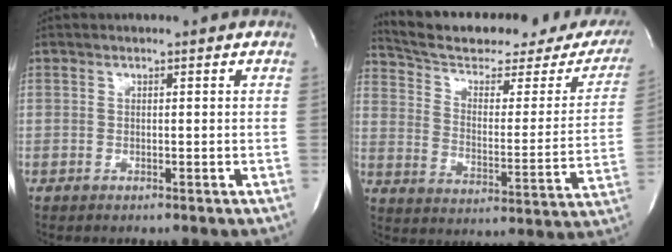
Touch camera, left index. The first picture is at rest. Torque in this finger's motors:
{"motor_torque": [0.94, -1.20, 0.24, 0.07]}